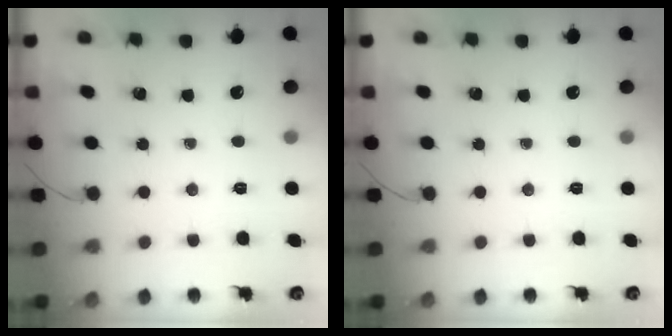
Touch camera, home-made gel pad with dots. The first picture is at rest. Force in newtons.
{"total": 0.0}